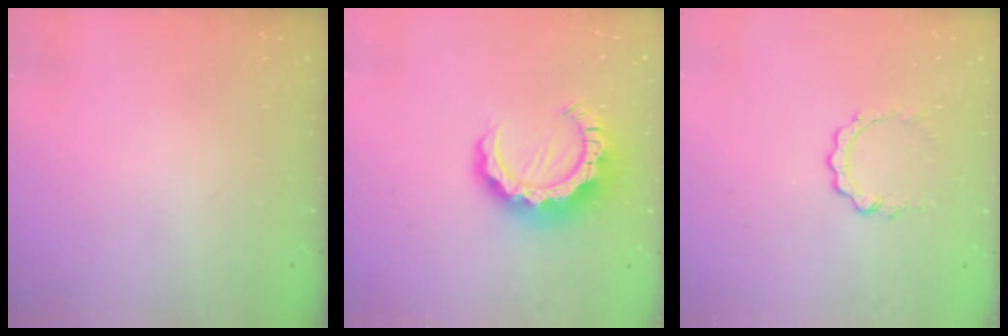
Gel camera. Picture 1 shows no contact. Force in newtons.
{"total": 11.1, "press": 11.1, "slide": 1.1}
{"total": 3.8, "press": 3.8, "slide": 0.5}